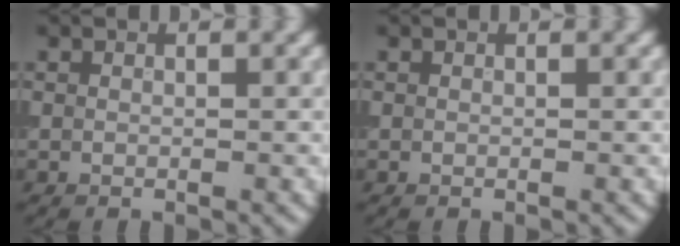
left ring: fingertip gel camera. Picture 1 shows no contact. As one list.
[{"total": 0.0}]